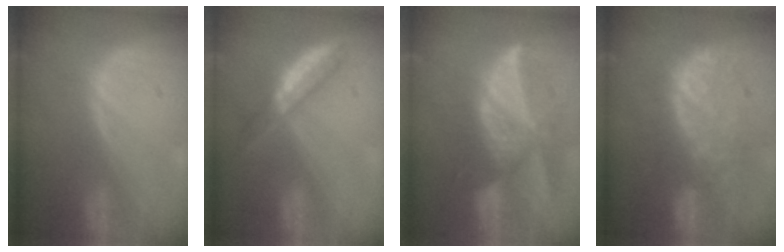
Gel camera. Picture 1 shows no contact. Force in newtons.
{"total": 5.2, "press": 4.6, "slide": 2.4}
{"total": 9.6, "press": 8.6, "slide": 4.3}
{"total": 11.0, "press": 9.6, "slide": 5.4}